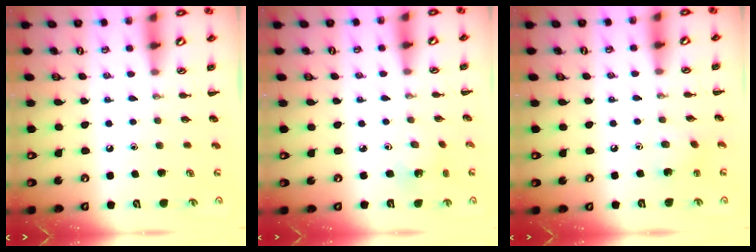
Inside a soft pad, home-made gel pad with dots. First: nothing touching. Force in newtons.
{"total": 2.3, "press": 2.2, "slide": 0.8}
{"total": 2.1, "press": 2.0, "slide": 0.6}